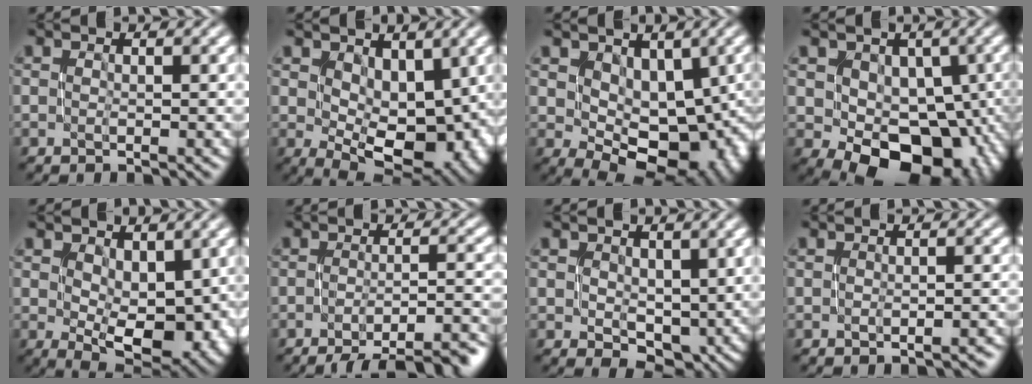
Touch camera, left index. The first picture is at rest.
{"total": 8.9, "force": [0.4, 5.6, 6.9], "torque": [-0.109, -0.019, 0.026]}
{"total": 9.1, "force": [0.7, 6.2, 6.6], "torque": [-0.083, -0.022, 0.027]}
{"total": 9.9, "force": [-1.8, 7.1, 6.6], "torque": [-0.075, -0.014, -0.023]}
{"total": 7.8, "force": [-0.2, 4.6, 6.3], "torque": [-0.114, -0.016, 0.012]}
{"total": 7.5, "force": [-5.5, 1.7, 4.9], "torque": [-0.053, 0.008, -0.079]}
{"total": 3.6, "force": [1.1, 2.6, 2.3], "torque": [-0.036, -0.007, 0.024]}
{"total": 1.3, "force": [-0.9, 0.5, 0.9], "torque": [0.000, 0.001, -0.017]}